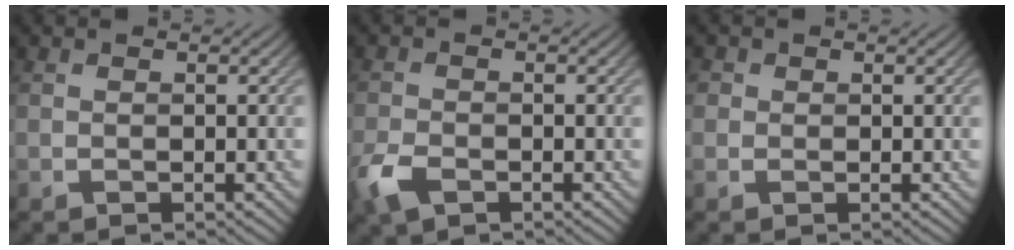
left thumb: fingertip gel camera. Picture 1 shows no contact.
{"total": 3.8, "force": [-2.2, 1.9, 2.5], "torque": [-0.061, -0.008, -0.052]}
{"total": 0.9, "force": [0.3, 0.8, 0.1], "torque": [0.001, -0.001, 0.000]}